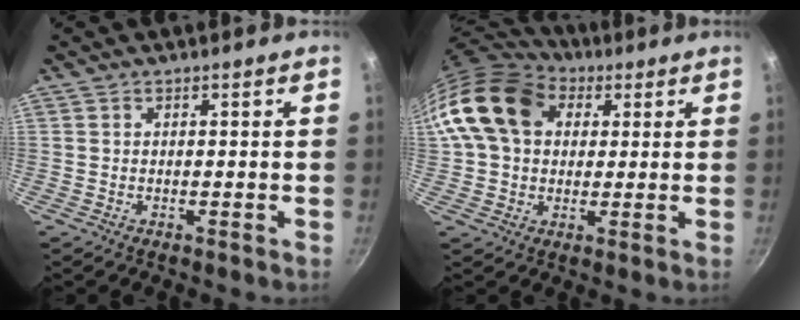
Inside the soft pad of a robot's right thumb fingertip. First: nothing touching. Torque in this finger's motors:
{"motor_torque": [0.07, 2.40, 0.80, -0.71, 0.36]}